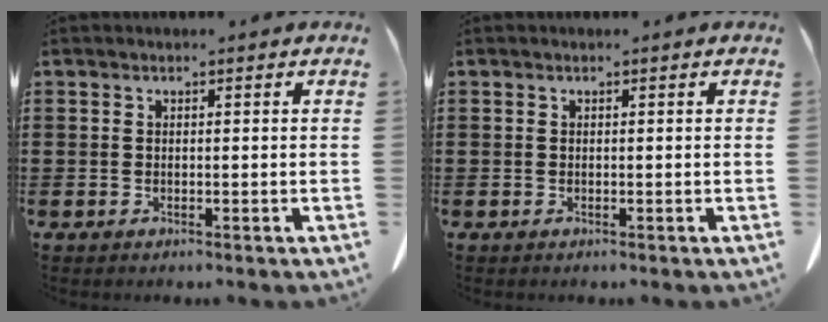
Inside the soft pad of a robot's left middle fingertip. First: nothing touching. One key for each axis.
{"total": 0.0}